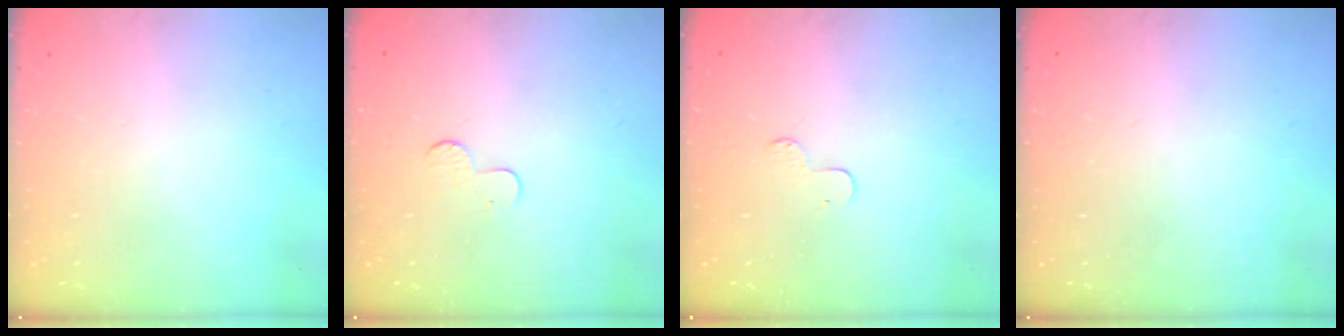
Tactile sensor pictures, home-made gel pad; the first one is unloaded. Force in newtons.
{"total": 4.4, "press": 4.4, "slide": 0.4}
{"total": 3.3, "press": 3.3, "slide": 0.3}
{"total": 0.0}